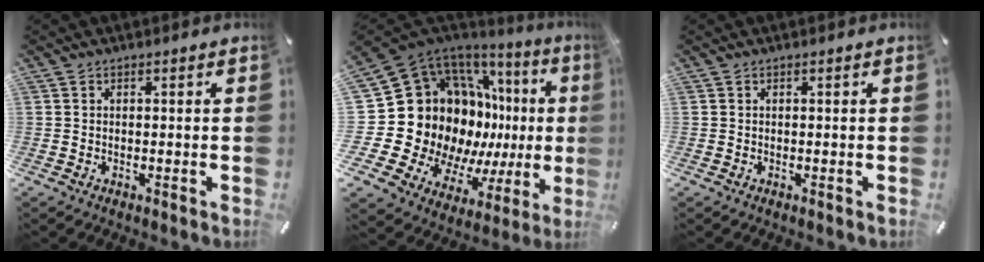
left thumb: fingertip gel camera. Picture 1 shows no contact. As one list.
[{"total": 22.7, "force": [2.2, 16.7, 15.3], "torque": [-0.232, -0.099, 0.104]}, {"total": 0.0}]